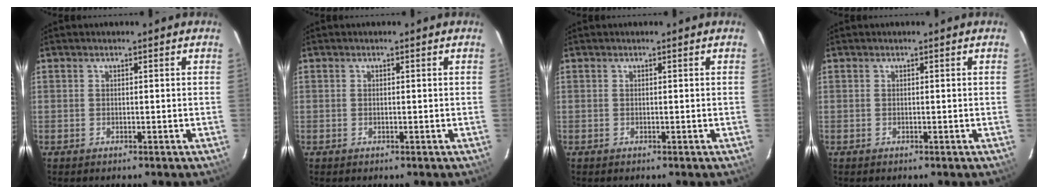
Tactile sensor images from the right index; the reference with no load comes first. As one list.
[{"total": 0.0}, {"total": 0.0}, {"total": 0.0}]